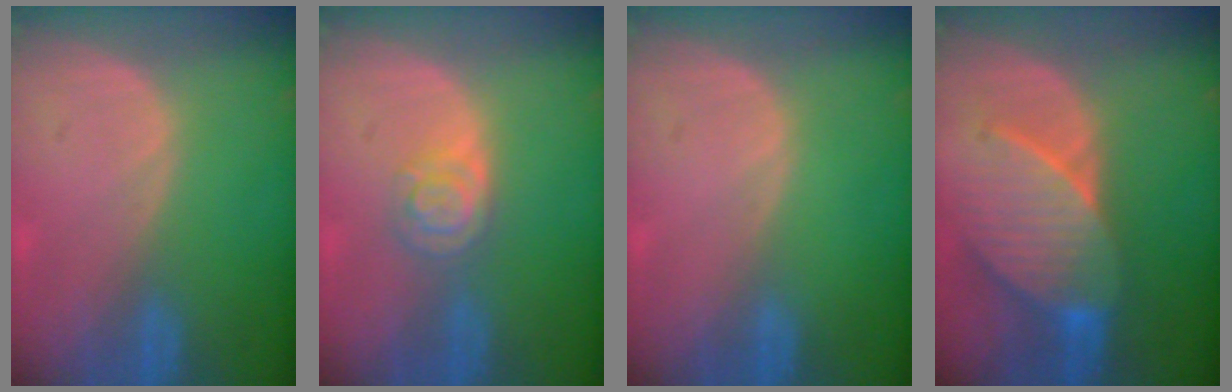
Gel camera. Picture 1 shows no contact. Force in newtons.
{"total": 4.3, "press": 3.9, "slide": 1.9}
{"total": 0.0}
{"total": 8.5, "press": 8.3, "slide": 1.5}